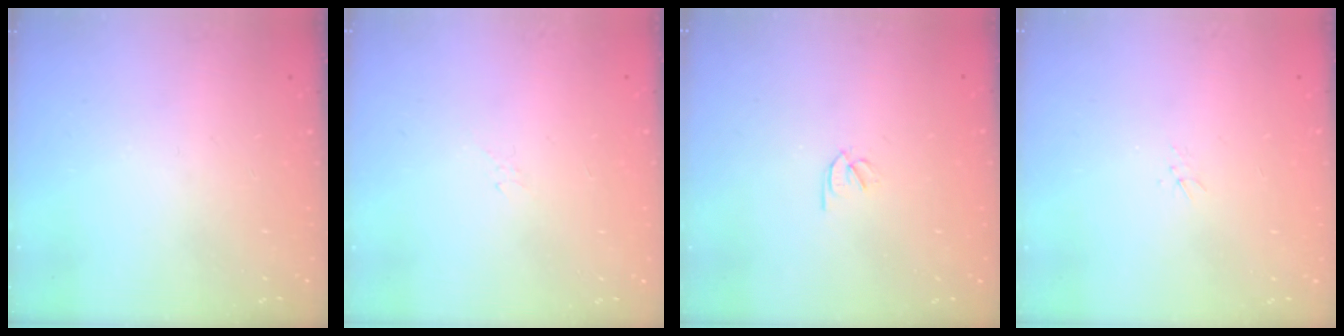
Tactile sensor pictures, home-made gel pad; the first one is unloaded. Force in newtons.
{"total": 2.1, "press": 2.0, "slide": 0.6}
{"total": 1.8, "press": 1.7, "slide": 0.5}
{"total": 1.5, "press": 1.5, "slide": 0.2}